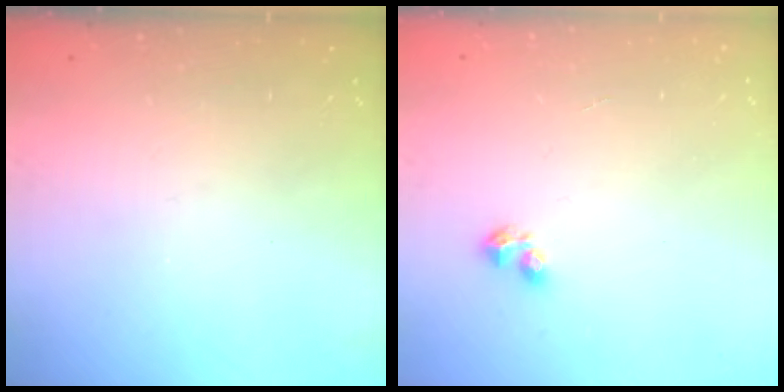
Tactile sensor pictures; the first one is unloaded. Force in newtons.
{"total": 2.9, "press": 2.8, "slide": 0.5}